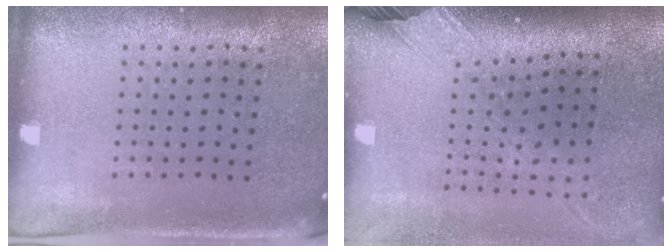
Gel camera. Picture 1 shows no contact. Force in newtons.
{"total": 2.5, "press": 1.9, "slide": 1.7}